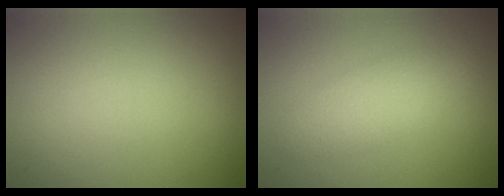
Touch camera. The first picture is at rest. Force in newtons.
{"total": 2.6, "press": 2.6, "slide": 0.0}